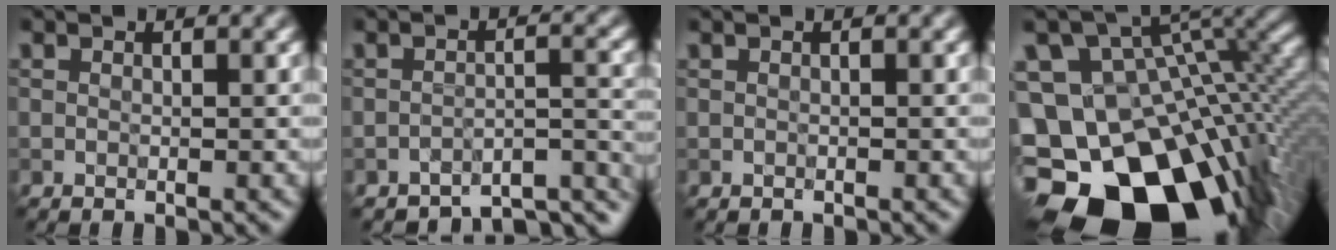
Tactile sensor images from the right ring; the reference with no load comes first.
{"total": 6.2, "force": [-5.8, 1.3, 1.6], "torque": [-0.014, -0.021, -0.072]}
{"total": 0.0}
{"total": 17.7, "force": [-6.2, 12.1, 11.4], "torque": [-0.200, -0.022, -0.071]}